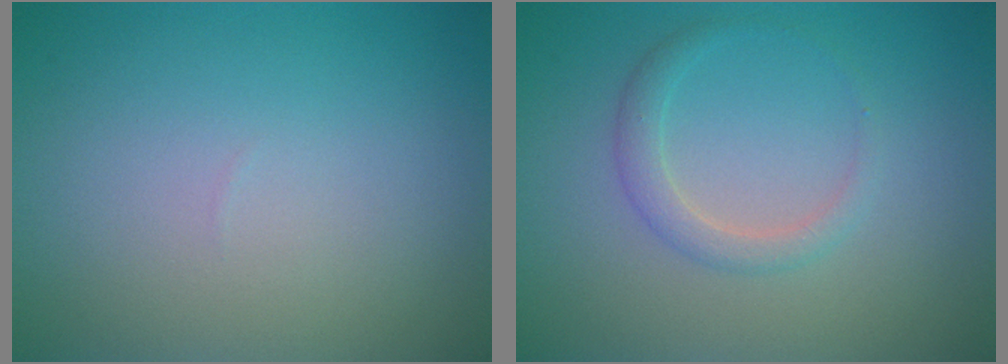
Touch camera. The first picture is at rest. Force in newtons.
{"total": 1.8, "press": 1.8, "slide": 0.0}